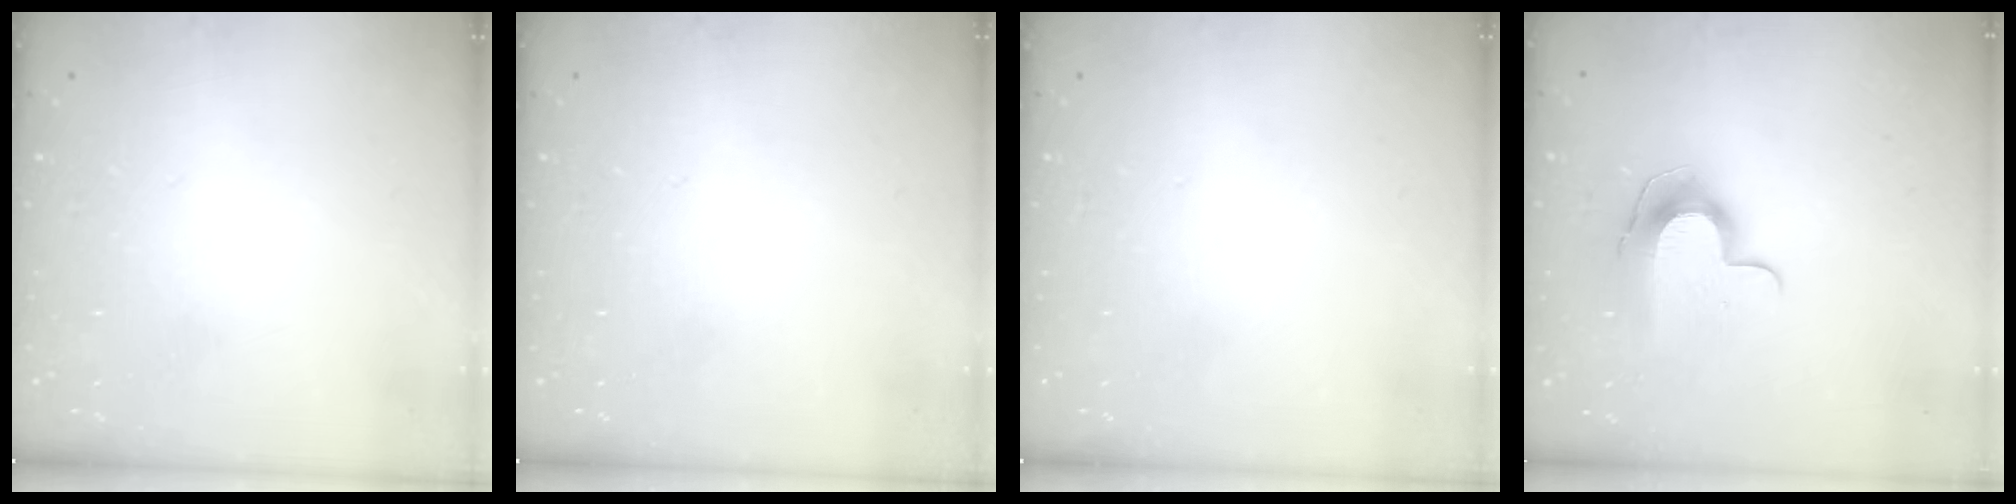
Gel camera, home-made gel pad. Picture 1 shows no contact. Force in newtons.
{"total": 0.0}
{"total": 0.0}
{"total": 10.2, "press": 10.2, "slide": 0.6}